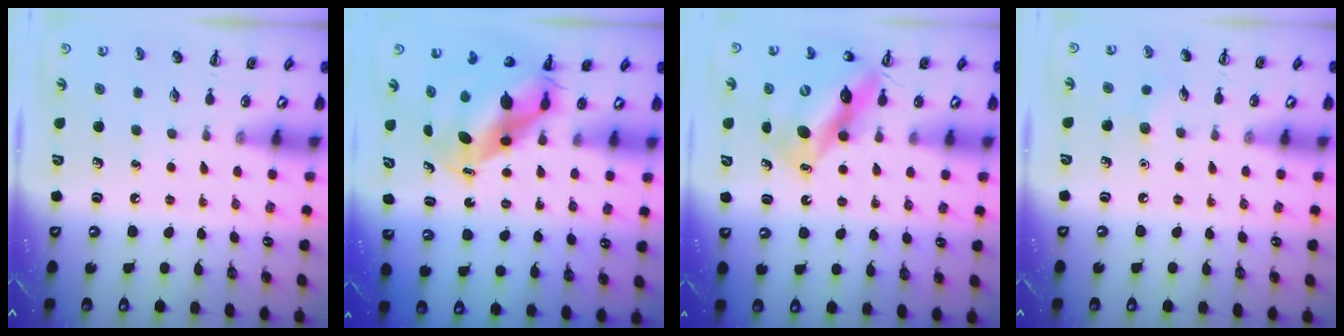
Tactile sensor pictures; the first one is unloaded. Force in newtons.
{"total": 8.0, "press": 7.7, "slide": 2.0}
{"total": 12.6, "press": 12.1, "slide": 3.5}
{"total": 4.8, "press": 4.6, "slide": 1.3}